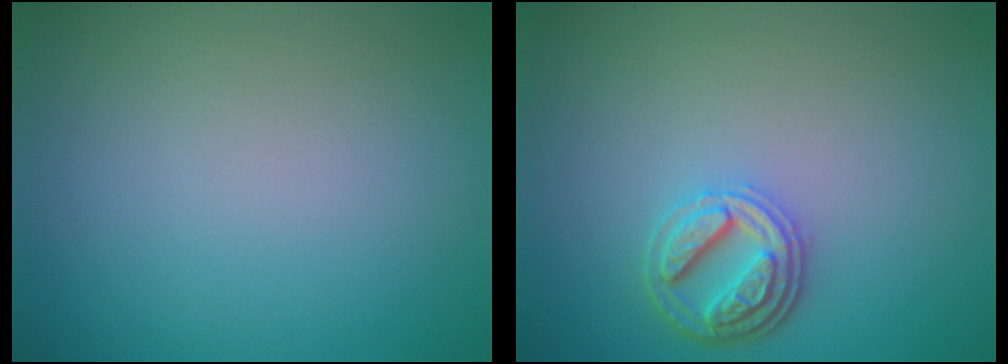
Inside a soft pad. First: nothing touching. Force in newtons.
{"total": 3.7, "press": 3.0, "slide": 2.1}